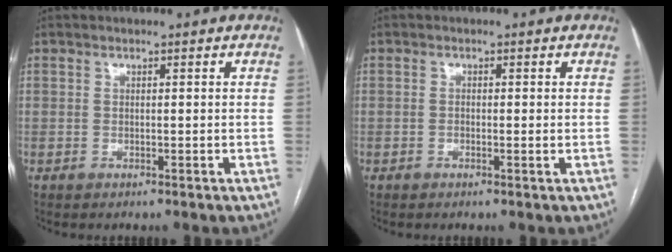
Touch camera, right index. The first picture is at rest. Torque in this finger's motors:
{"motor_torque": [-0.09, 0.24, -0.05, -0.01]}